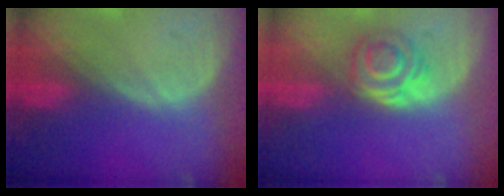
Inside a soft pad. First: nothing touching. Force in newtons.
{"total": 5.2, "press": 4.8, "slide": 1.9}